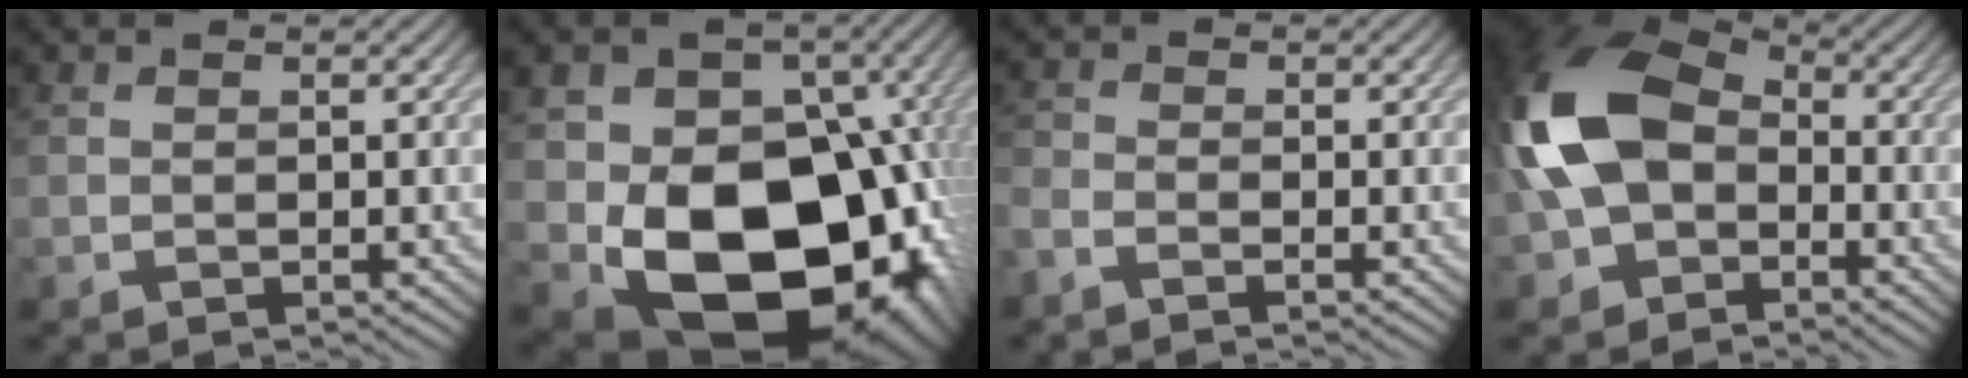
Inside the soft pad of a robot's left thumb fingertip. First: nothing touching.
{"total": 20.0, "force": [-5.0, 14.6, 12.8], "torque": [-0.181, -0.044, -0.050]}
{"total": 2.4, "force": [-2.0, 0.5, 1.2], "torque": [-0.029, -0.007, -0.051]}
{"total": 13.4, "force": [-2.2, 9.2, 9.6], "torque": [-0.229, 0.004, -0.059]}